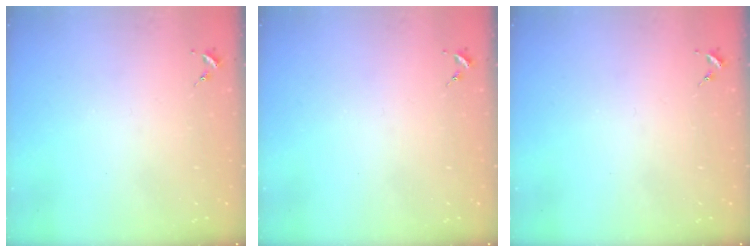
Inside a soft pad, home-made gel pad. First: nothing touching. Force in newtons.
{"total": 0.0}
{"total": 0.0}